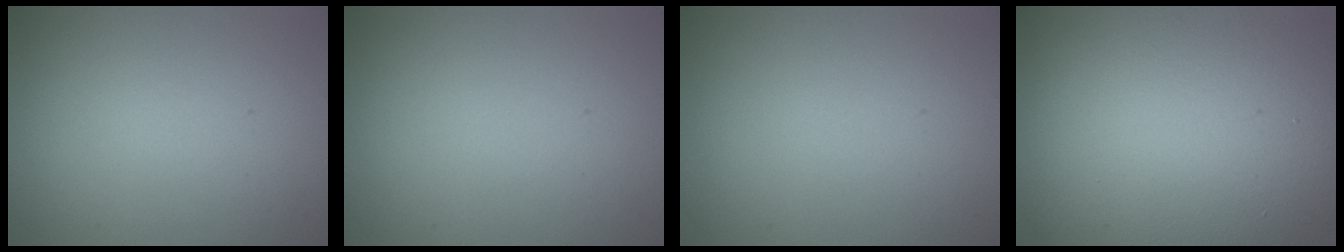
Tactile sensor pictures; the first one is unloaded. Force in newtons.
{"total": 0.0}
{"total": 0.0}
{"total": 17.6, "press": 17.5, "slide": 1.0}